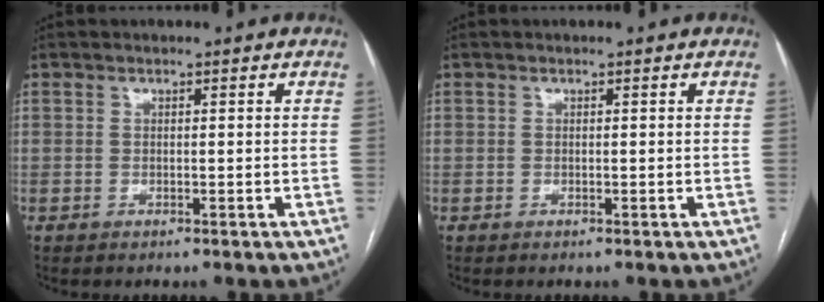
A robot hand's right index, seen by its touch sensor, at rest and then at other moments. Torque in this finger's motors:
{"motor_torque": [0.00, 0.00, 0.00, 0.00]}